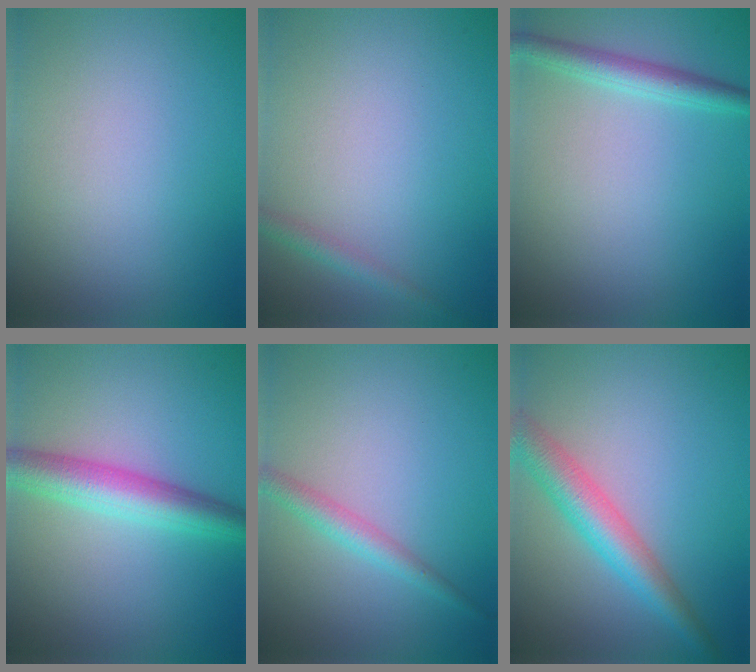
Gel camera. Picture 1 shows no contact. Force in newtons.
{"total": 1.4, "press": 1.4, "slide": 0.1}
{"total": 2.6, "press": 2.6, "slide": 0.0}
{"total": 4.8, "press": 4.8, "slide": 0.1}
{"total": 2.1, "press": 2.1, "slide": 0.1}
{"total": 4.5, "press": 4.5, "slide": 0.1}